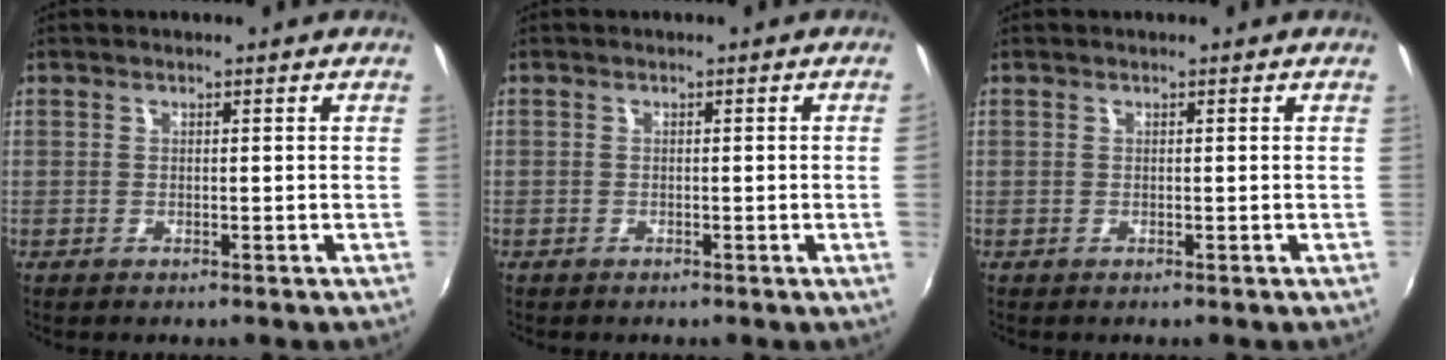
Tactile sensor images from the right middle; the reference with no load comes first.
{"total": 0.9, "force": [-0.1, -0.6, 0.7], "torque": [-0.007, -0.003, -0.002]}
{"total": 0.0}